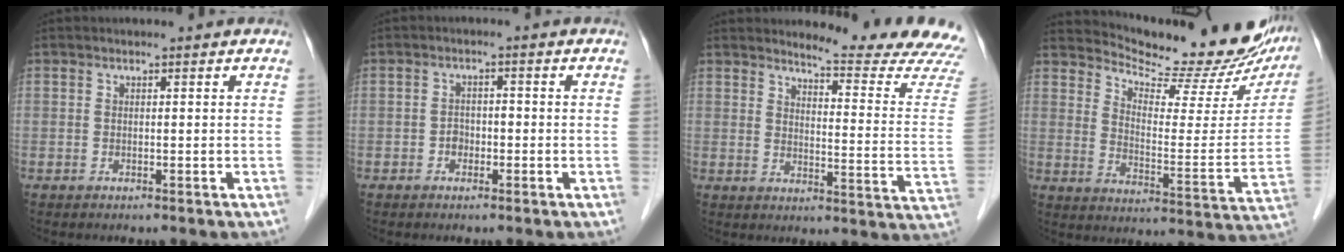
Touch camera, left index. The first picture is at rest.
{"total": 2.1, "force": [-1.0, 1.6, 1.0], "torque": [-0.008, 0.007, -0.015]}
{"total": 16.0, "force": [15.6, -0.8, 3.3], "torque": [-0.035, -0.135, 0.169]}
{"total": 21.2, "force": [19.5, 3.4, 7.6], "torque": [-0.106, -0.069, 0.254]}